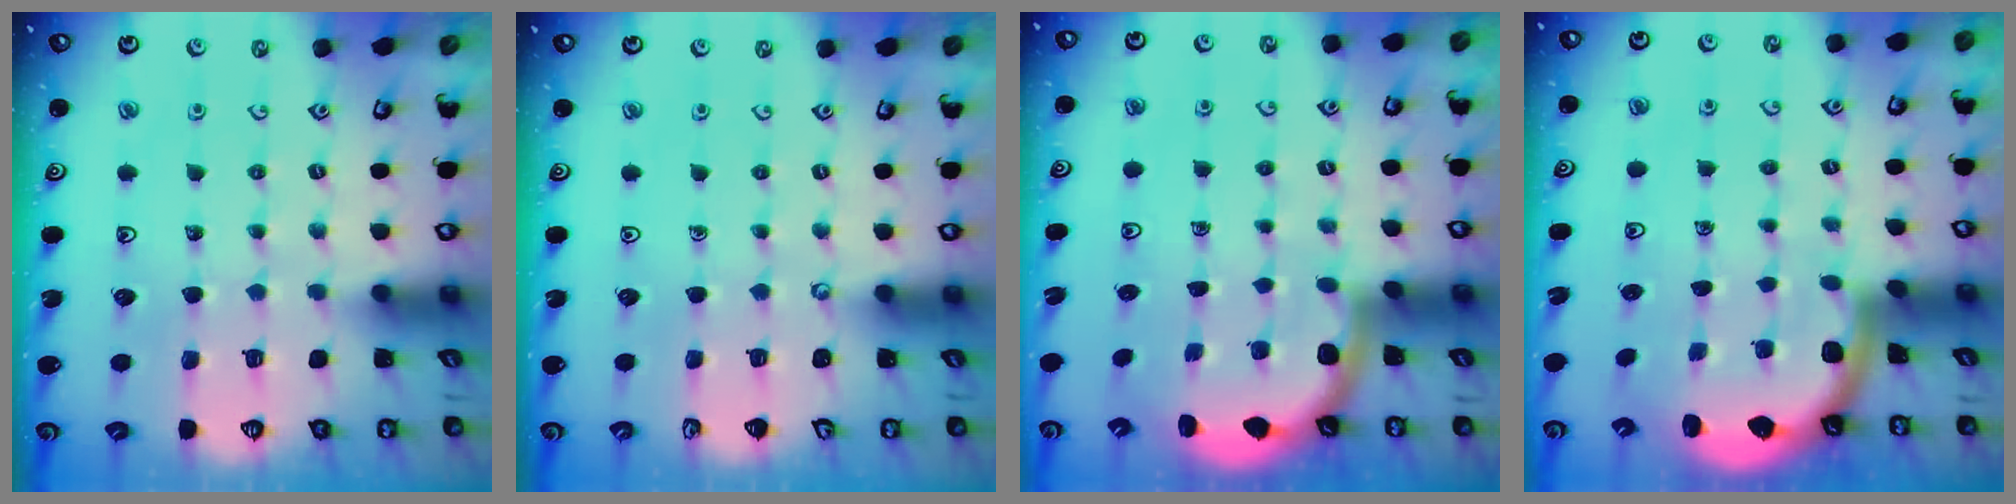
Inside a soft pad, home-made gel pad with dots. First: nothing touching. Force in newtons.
{"total": 0.0}
{"total": 2.6, "press": 2.6, "slide": 0.4}
{"total": 1.9, "press": 1.9, "slide": 0.3}